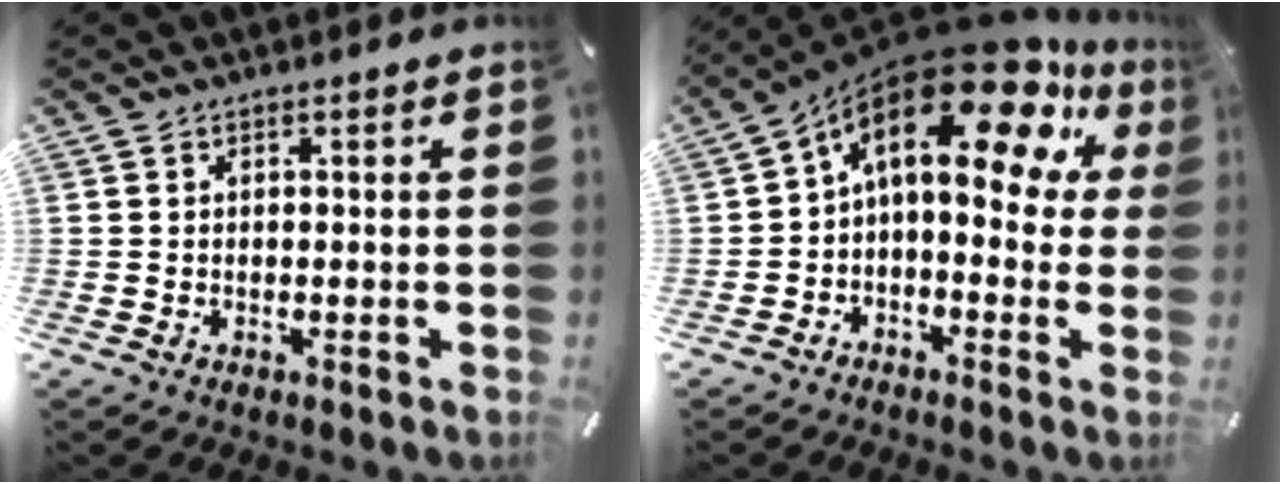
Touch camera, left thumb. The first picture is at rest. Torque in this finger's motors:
{"motor_torque": [1.05, 1.17, 2.76, -0.01, 0.62]}